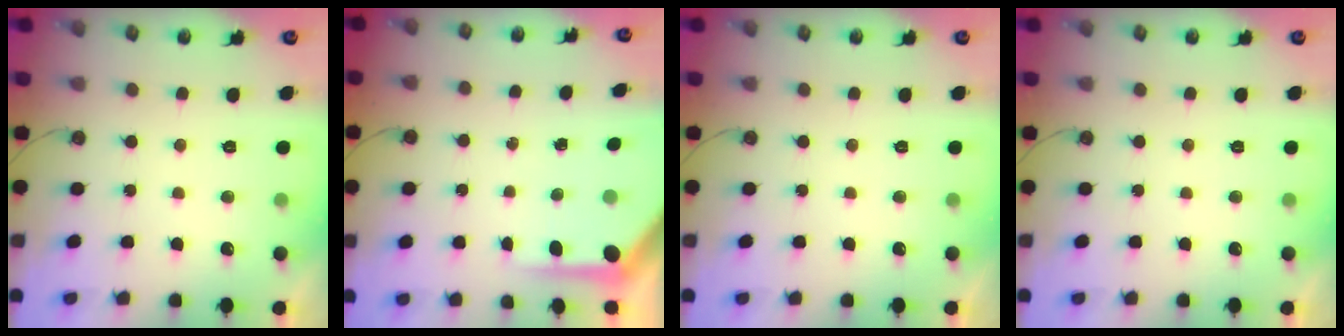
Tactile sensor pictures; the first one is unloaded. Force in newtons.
{"total": 5.5, "press": 5.5, "slide": 0.5}
{"total": 0.0}
{"total": 0.0}